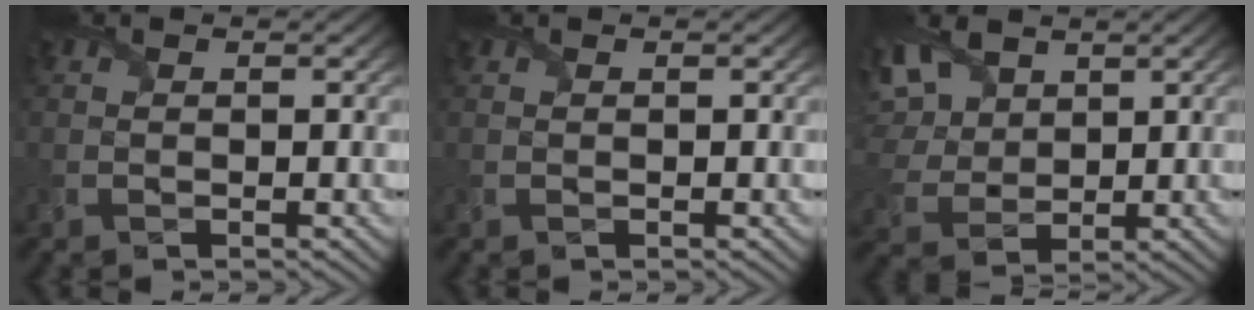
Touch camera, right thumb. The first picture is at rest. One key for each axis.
{"total": 0.0}
{"total": 9.1, "fx": 3.9, "fy": 5.9, "fz": 5.8, "tx": -0.172, "ty": 0.015, "tz": 0.071}